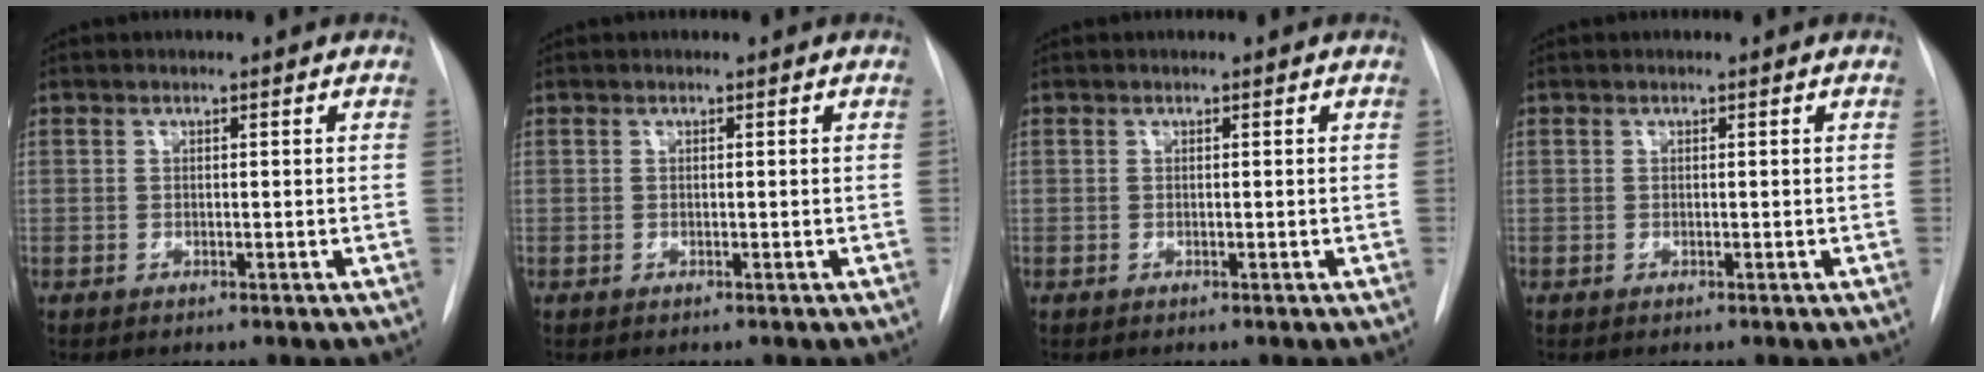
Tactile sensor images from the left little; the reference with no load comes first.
{"total": 0.0}
{"total": 0.0}
{"total": 0.0}